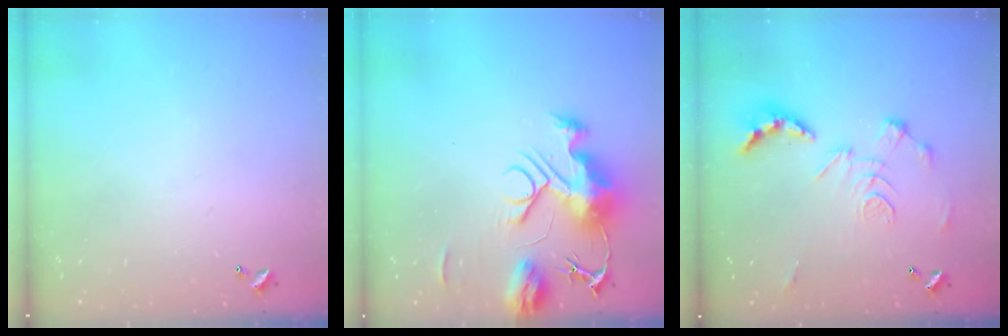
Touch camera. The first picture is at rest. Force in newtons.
{"total": 12.6, "press": 12.6, "slide": 1.2}
{"total": 2.9, "press": 2.3, "slide": 1.7}